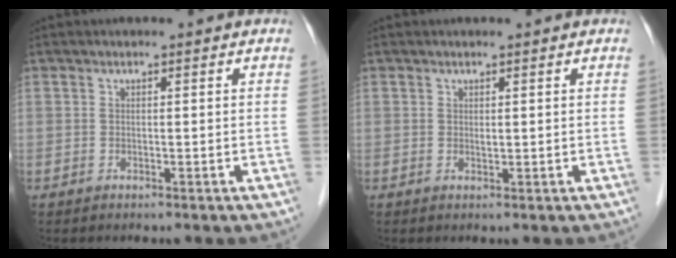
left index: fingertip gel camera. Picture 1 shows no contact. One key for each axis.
{"total": 0.7, "fx": 0.4, "fy": 0.3, "fz": 0.5, "tx": -0.009, "ty": -0.003, "tz": 0.007}